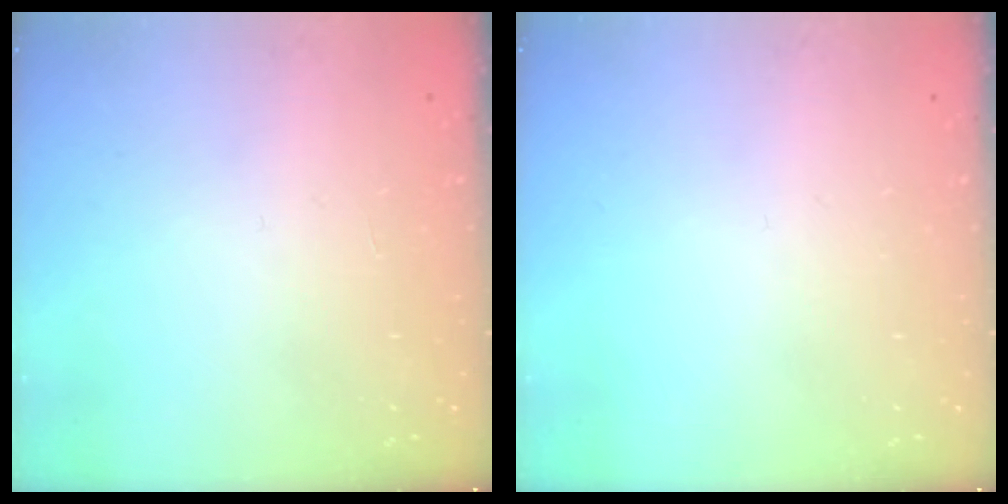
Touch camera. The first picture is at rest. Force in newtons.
{"total": 0.0}